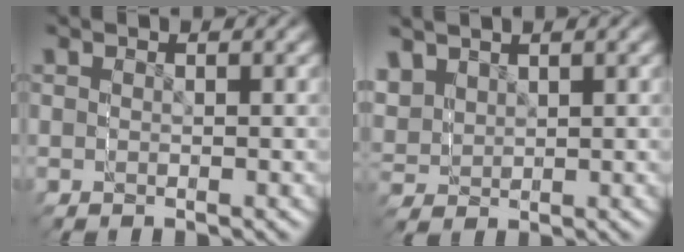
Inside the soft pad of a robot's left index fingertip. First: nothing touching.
{"total": 4.3, "force": [1.8, 3.9, 0.4], "torque": [-0.047, -0.008, 0.034]}